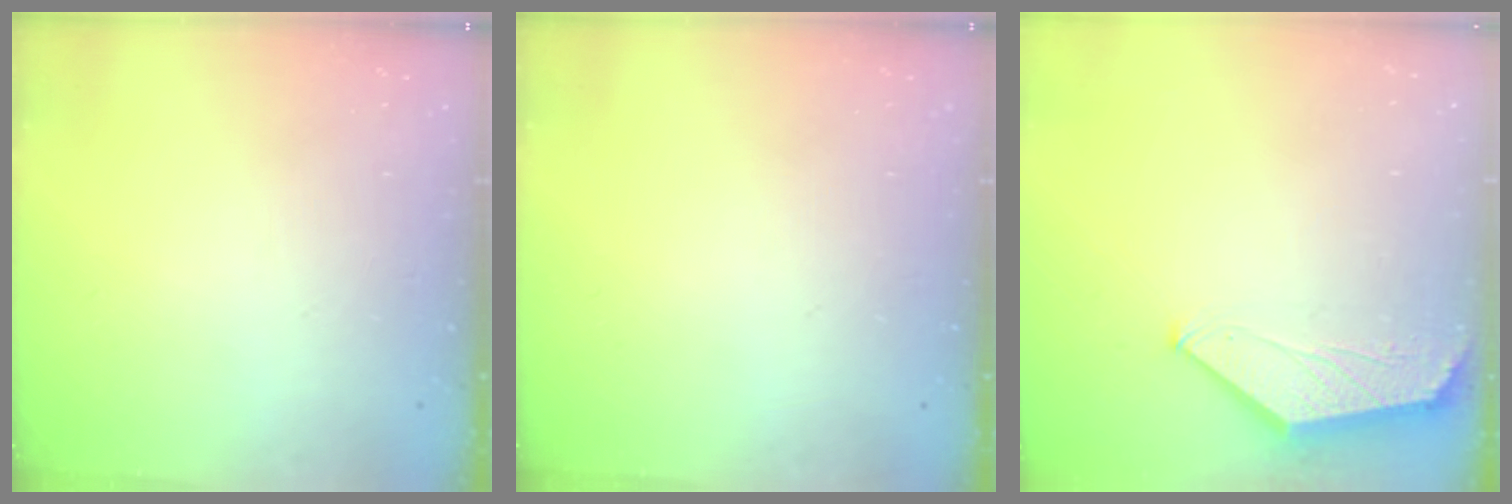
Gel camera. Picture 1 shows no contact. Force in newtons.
{"total": 0.0}
{"total": 1.7, "press": 1.6, "slide": 0.3}